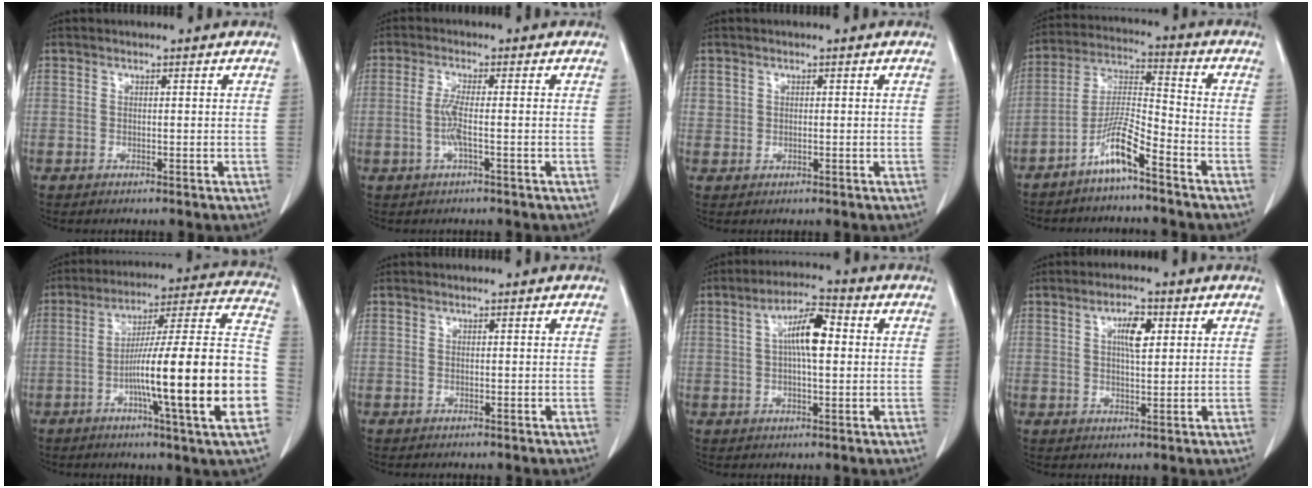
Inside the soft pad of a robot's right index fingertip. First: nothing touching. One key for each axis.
{"total": 3.3, "fx": -0.8, "fy": 0.0, "fz": 3.2, "tx": -0.070, "ty": -0.003, "tz": -0.018}
{"total": 1.1, "fx": 0.4, "fy": 1.0, "fz": 0.3, "tx": -0.001, "ty": 0.005, "tz": 0.007}
{"total": 7.7, "fx": -5.2, "fy": 0.3, "fz": 5.6, "tx": -0.122, "ty": -0.003, "tz": -0.105}
{"total": 22.8, "fx": -6.0, "fy": -0.2, "fz": 22.0, "tx": -0.276, "ty": 0.008, "tz": -0.101}
{"total": 0.0}
{"total": 7.6, "fx": 1.3, "fy": 1.9, "fz": 7.2, "tx": -0.132, "ty": 0.018, "tz": 0.019}
{"total": 4.5, "fx": 1.5, "fy": 1.4, "fz": 4.1, "tx": -0.070, "ty": 0.003, "tz": 0.024}